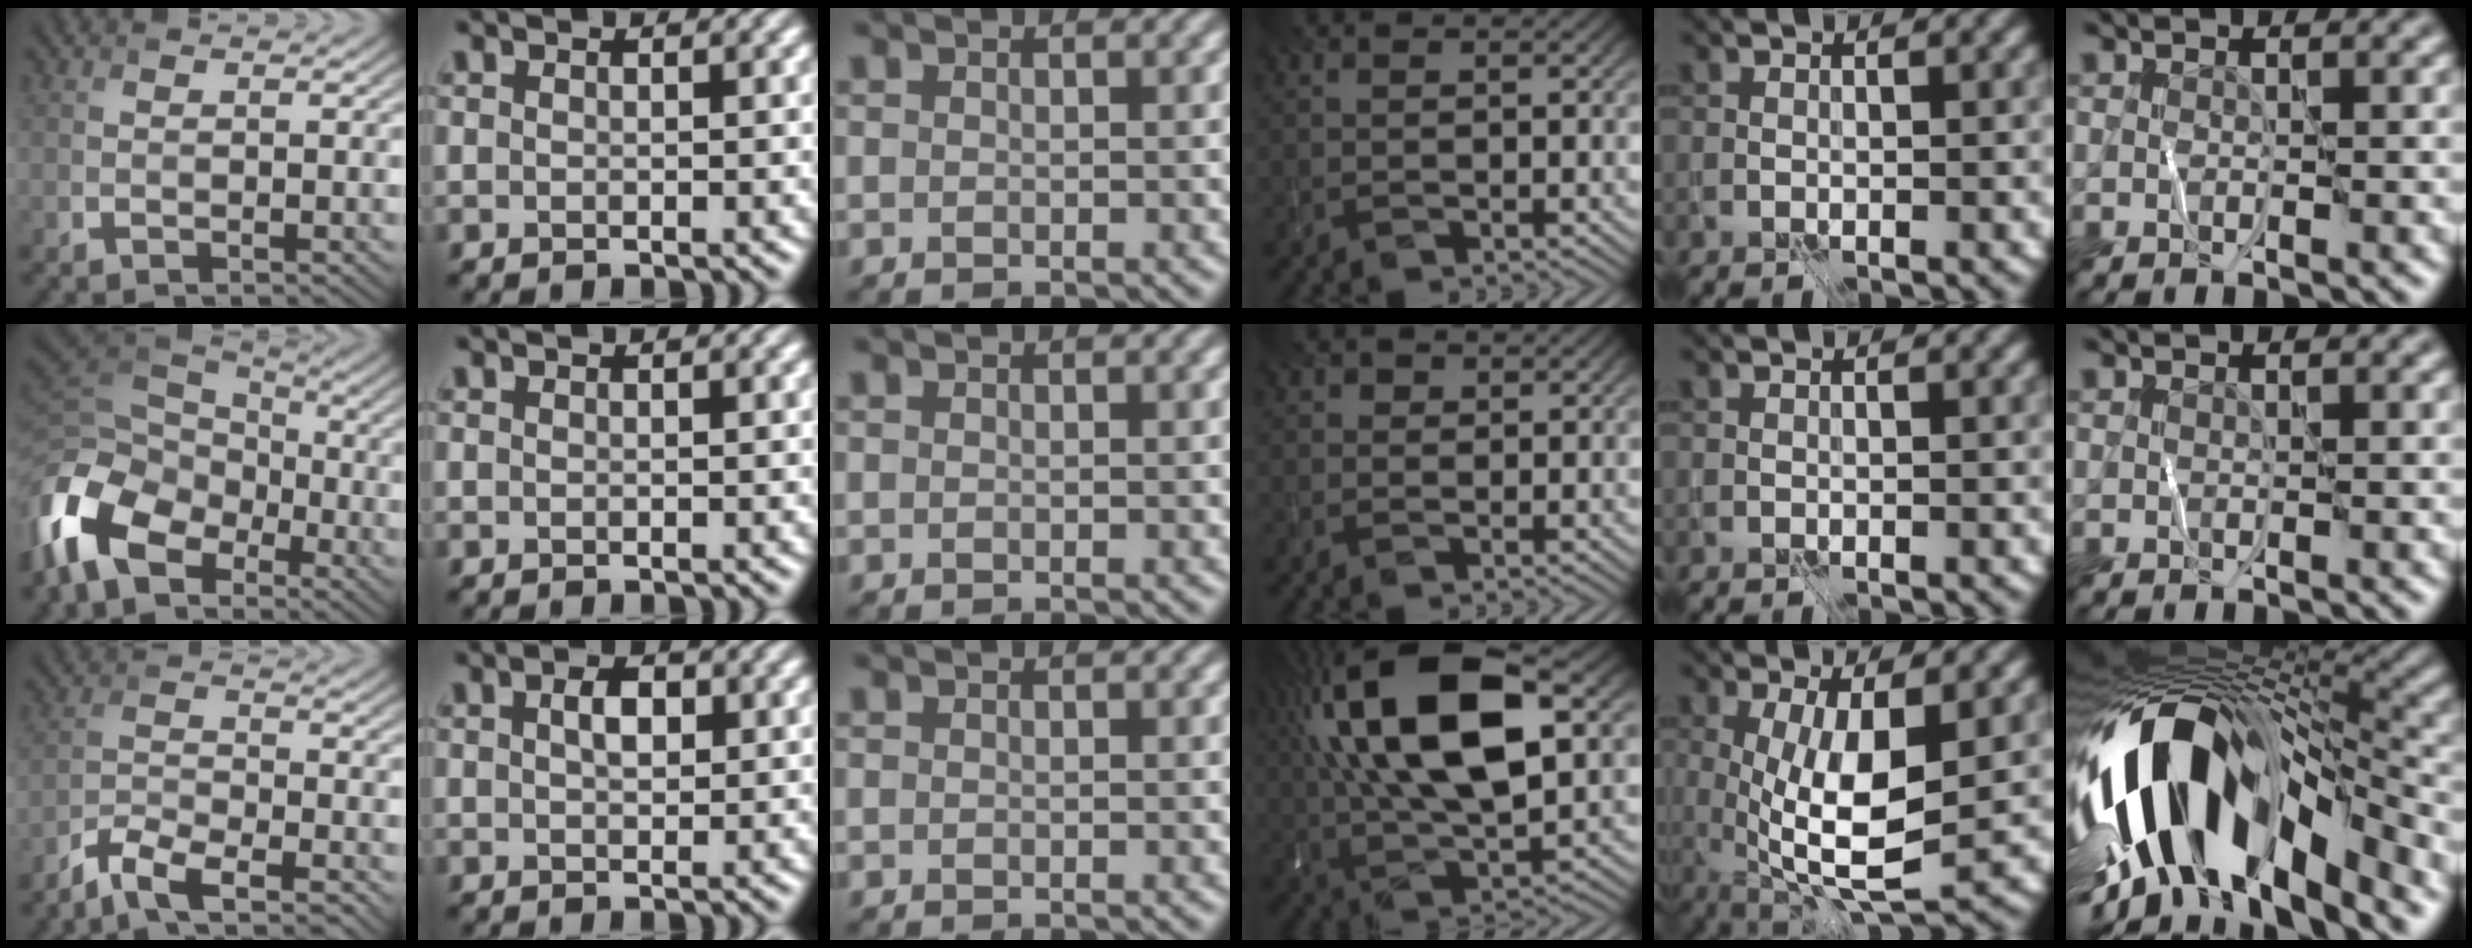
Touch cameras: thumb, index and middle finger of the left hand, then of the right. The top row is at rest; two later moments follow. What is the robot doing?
{"motion": "wipe", "object": "whiteboard"}